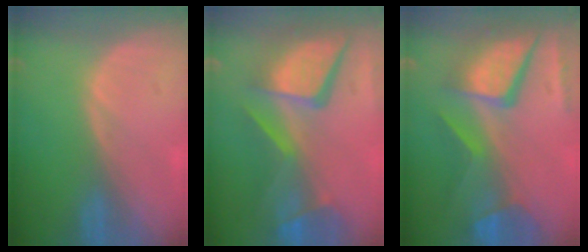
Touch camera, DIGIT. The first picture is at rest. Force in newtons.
{"total": 13.1, "press": 10.8, "slide": 7.5}
{"total": 12.1, "press": 9.9, "slide": 7.0}